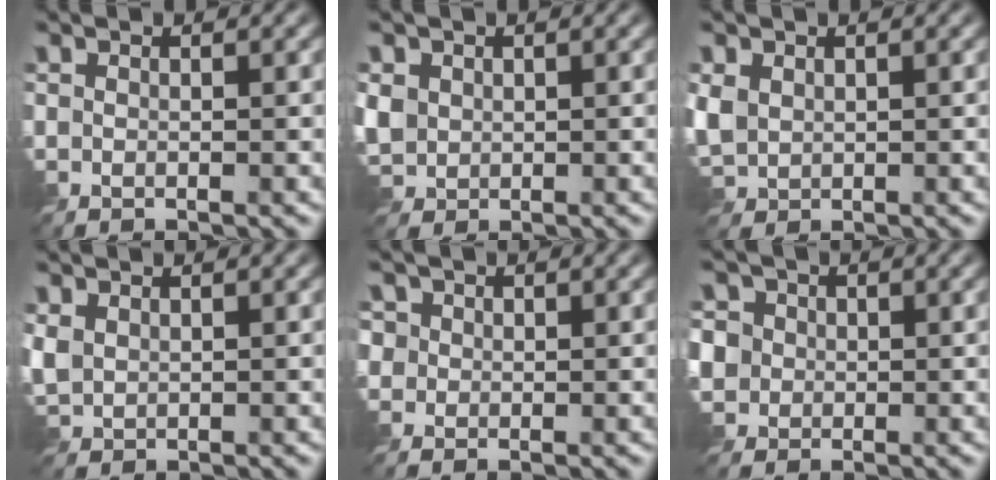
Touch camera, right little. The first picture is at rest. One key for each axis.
{"total": 2.9, "fx": 0.4, "fy": 2.6, "fz": 1.3, "tx": -0.041, "ty": 0.000, "tz": 0.007}
{"total": 3.2, "fx": 0.6, "fy": 2.6, "fz": 1.8, "tx": -0.053, "ty": 0.000, "tz": 0.009}
{"total": 2.2, "fx": 0.6, "fy": 1.7, "fz": 1.2, "tx": -0.038, "ty": 0.001, "tz": 0.013}
{"total": 4.4, "fx": 1.9, "fy": 3.6, "fz": 1.8, "tx": -0.064, "ty": 0.008, "tz": 0.031}
{"total": 6.9, "fx": 1.5, "fy": 6.1, "fz": 2.8, "tx": -0.076, "ty": 0.025, "tz": 0.008}